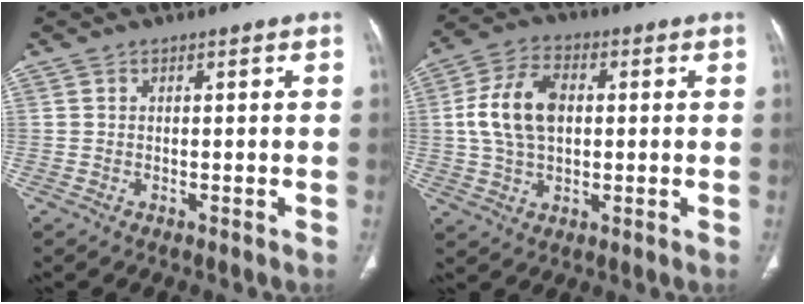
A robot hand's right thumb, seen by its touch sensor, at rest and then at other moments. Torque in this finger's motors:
{"motor_torque": [1.66, 1.68, 0.05, 0.03, 0.28]}